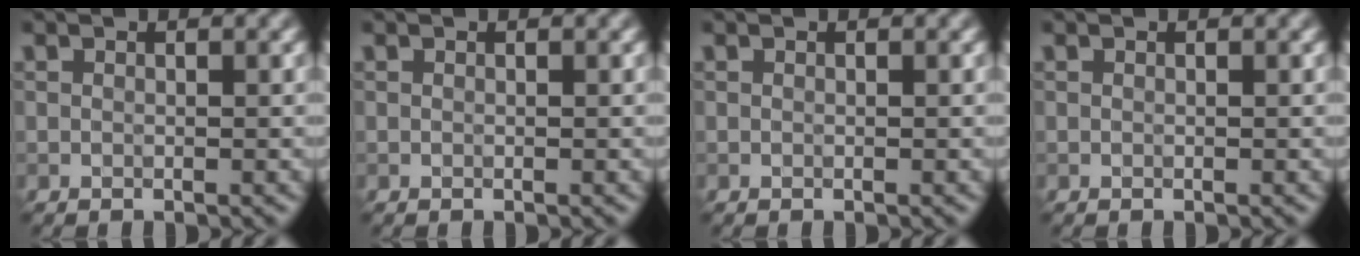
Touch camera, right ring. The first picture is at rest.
{"total": 0.0}
{"total": 0.0}
{"total": 0.0}